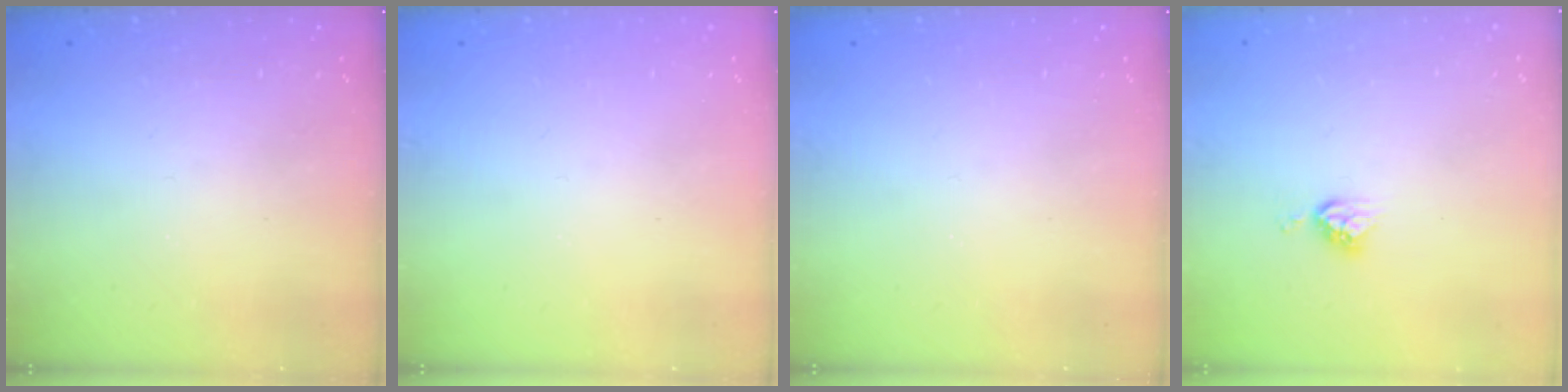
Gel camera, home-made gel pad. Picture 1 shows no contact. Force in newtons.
{"total": 0.0}
{"total": 0.0}
{"total": 5.4, "press": 5.4, "slide": 0.1}